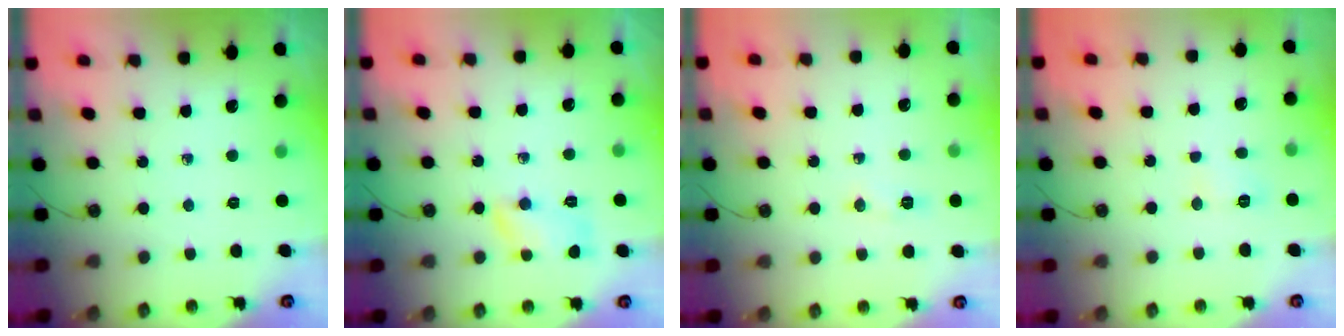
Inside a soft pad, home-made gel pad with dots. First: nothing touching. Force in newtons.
{"total": 9.6, "press": 7.5, "slide": 6.1}
{"total": 4.4, "press": 4.4, "slide": 0.5}
{"total": 5.5, "press": 5.5, "slide": 0.6}